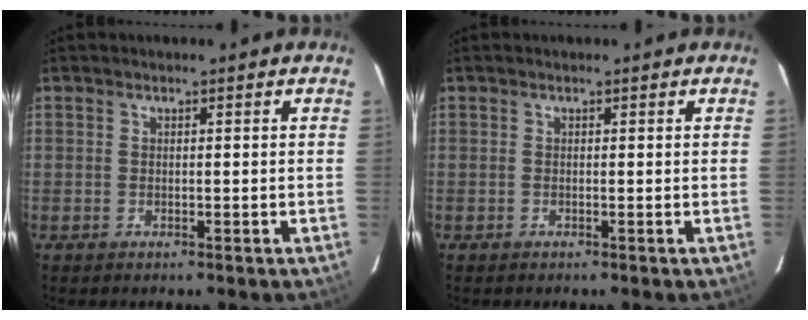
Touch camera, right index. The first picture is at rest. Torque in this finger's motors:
{"motor_torque": [0.08, 0.05, 0.03, 0.01]}